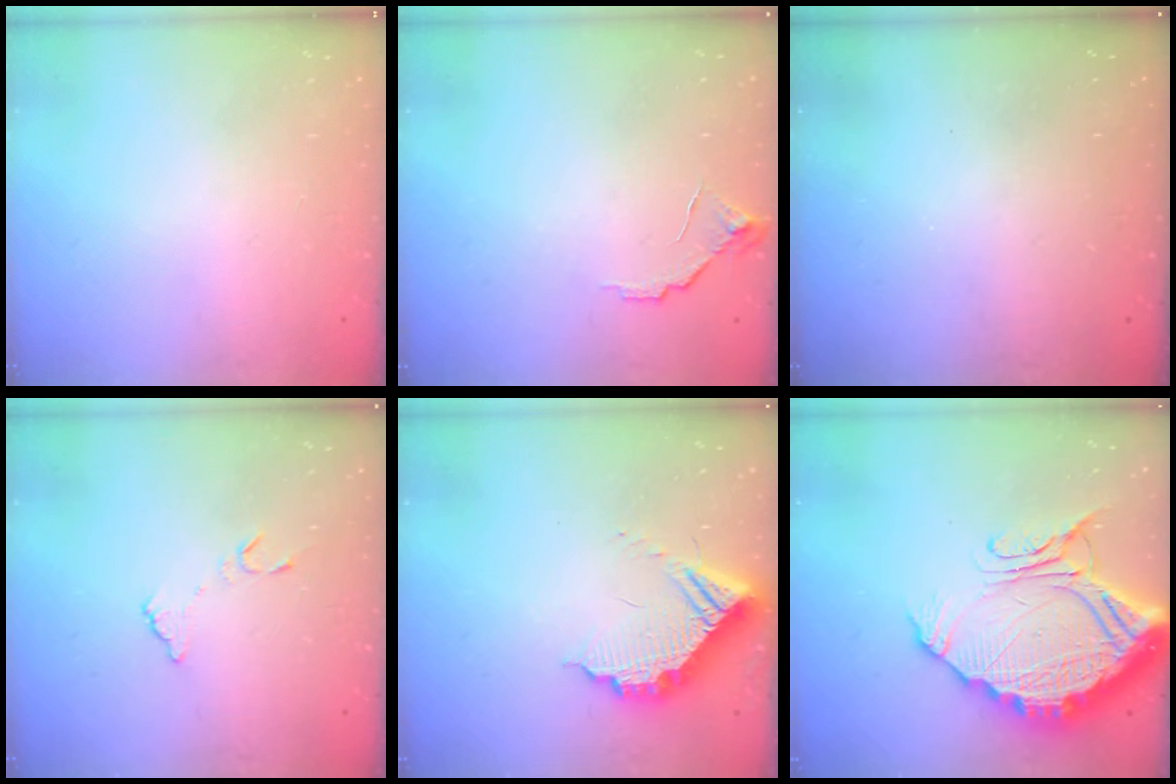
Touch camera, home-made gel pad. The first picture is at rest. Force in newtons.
{"total": 5.7, "press": 5.7, "slide": 0.5}
{"total": 3.1, "press": 3.1, "slide": 0.1}
{"total": 5.8, "press": 5.8, "slide": 0.4}
{"total": 11.3, "press": 11.2, "slide": 1.3}
{"total": 19.5, "press": 19.4, "slide": 2.3}